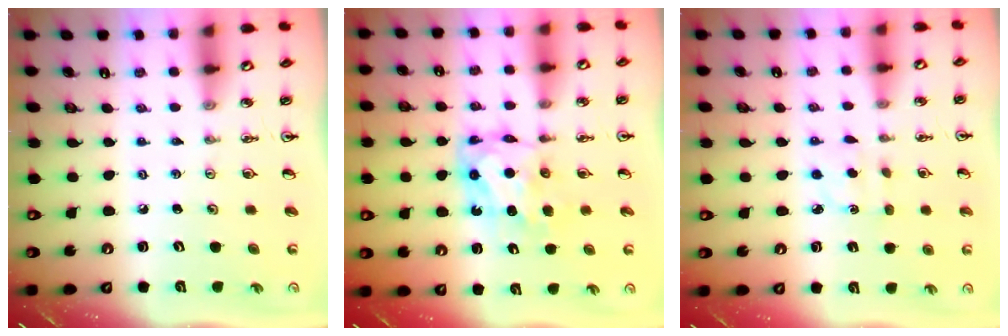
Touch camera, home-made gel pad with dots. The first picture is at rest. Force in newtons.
{"total": 6.7, "press": 6.7, "slide": 0.4}
{"total": 2.7, "press": 2.6, "slide": 0.4}